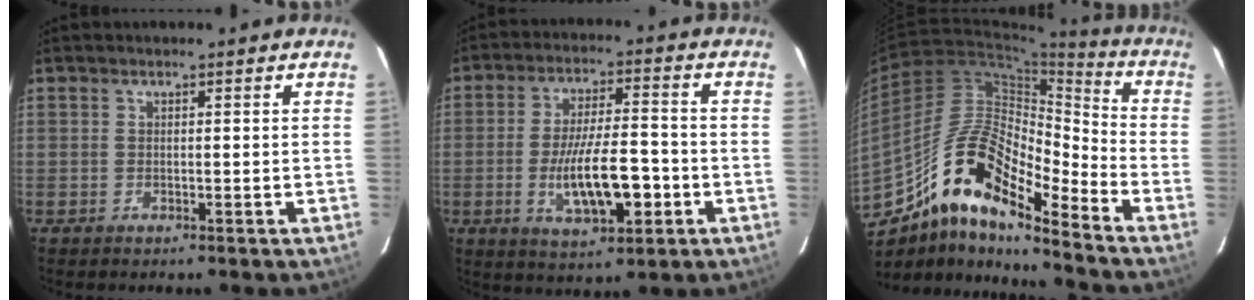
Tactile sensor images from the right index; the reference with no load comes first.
{"total": 11.5, "force": [-3.1, 3.1, 10.6], "torque": [-0.194, 0.001, -0.048]}
{"total": 15.5, "force": [-10.3, 4.4, 10.8], "torque": [-0.188, 0.040, -0.175]}